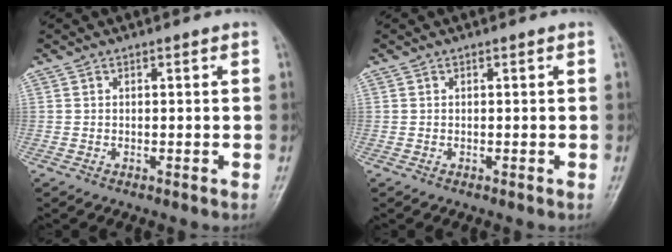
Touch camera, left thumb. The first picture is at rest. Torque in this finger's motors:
{"motor_torque": [0.00, 0.00, -0.06, -0.05, 0.00]}